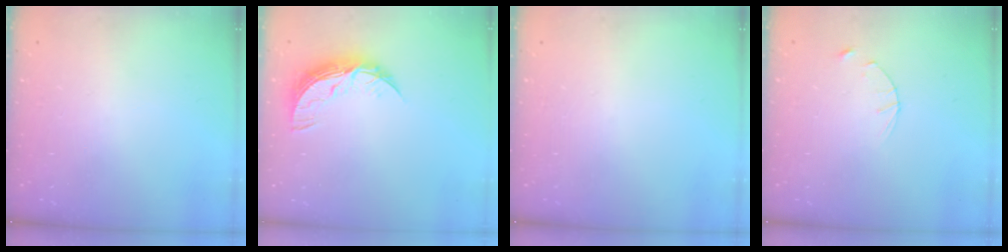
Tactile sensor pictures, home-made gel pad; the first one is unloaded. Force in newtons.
{"total": 9.1, "press": 9.1, "slide": 0.4}
{"total": 0.0}
{"total": 2.8, "press": 2.8, "slide": 0.4}